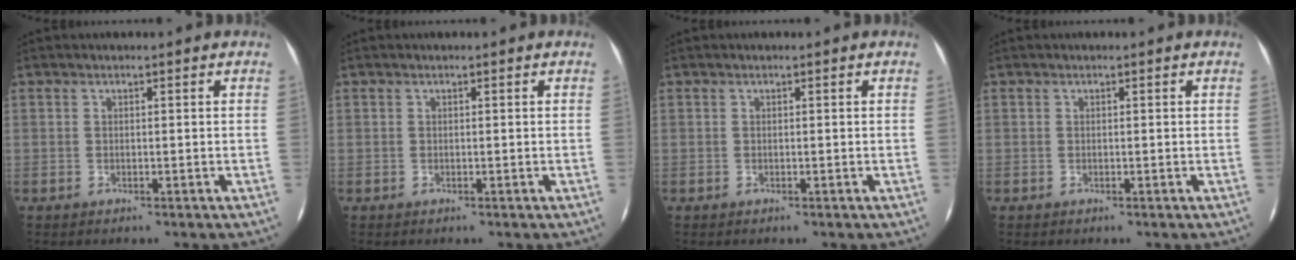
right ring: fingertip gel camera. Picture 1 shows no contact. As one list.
[{"total": 0.0}, {"total": 0.0}, {"total": 0.0}]